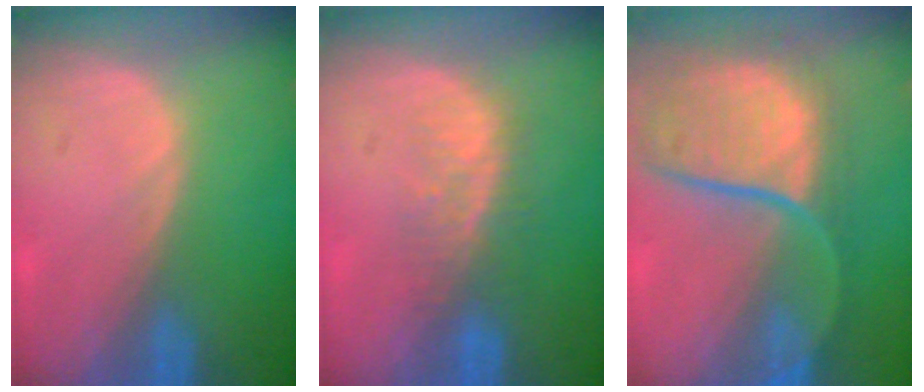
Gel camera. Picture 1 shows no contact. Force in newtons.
{"total": 4.5, "press": 4.2, "slide": 1.7}
{"total": 11.7, "press": 9.8, "slide": 6.4}